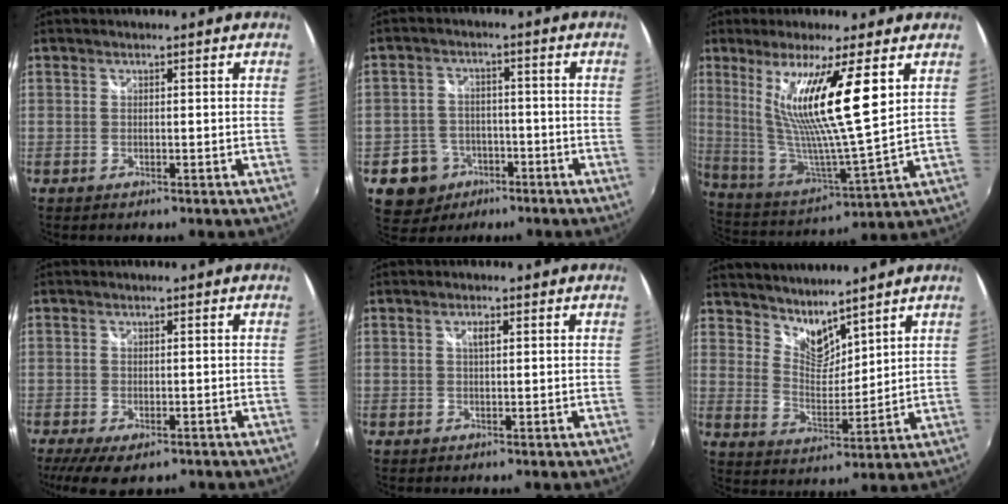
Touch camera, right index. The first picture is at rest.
{"total": 7.9, "force": [-4.0, 6.7, 0.9], "torque": [-0.033, 0.024, -0.057]}
{"total": 16.8, "force": [7.2, 0.3, 15.2], "torque": [-0.262, -0.012, 0.146]}
{"total": 8.2, "force": [-5.4, 3.5, 5.1], "torque": [-0.116, -0.034, -0.085]}
{"total": 1.6, "force": [0.5, 0.5, 1.4], "torque": [-0.025, 0.004, 0.007]}
{"total": 7.4, "force": [6.7, 2.1, 2.5], "torque": [-0.035, -0.007, 0.125]}